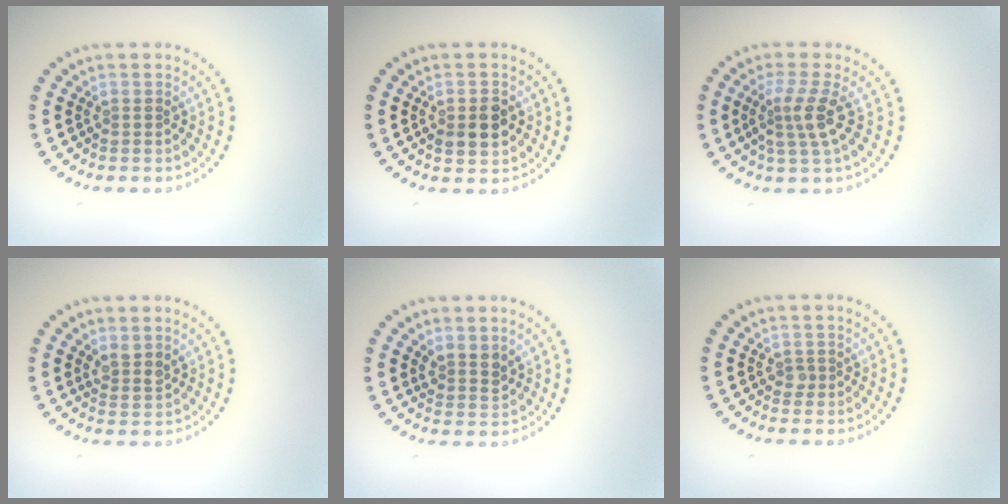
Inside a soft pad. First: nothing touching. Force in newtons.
{"total": 3.0, "press": 3.0, "slide": 0.1}
{"total": 3.0, "press": 2.4, "slide": 1.8}
{"total": 1.3, "press": 1.1, "slide": 0.8}
{"total": 1.9, "press": 1.5, "slide": 1.0}
{"total": 0.7, "press": 0.5, "slide": 0.5}